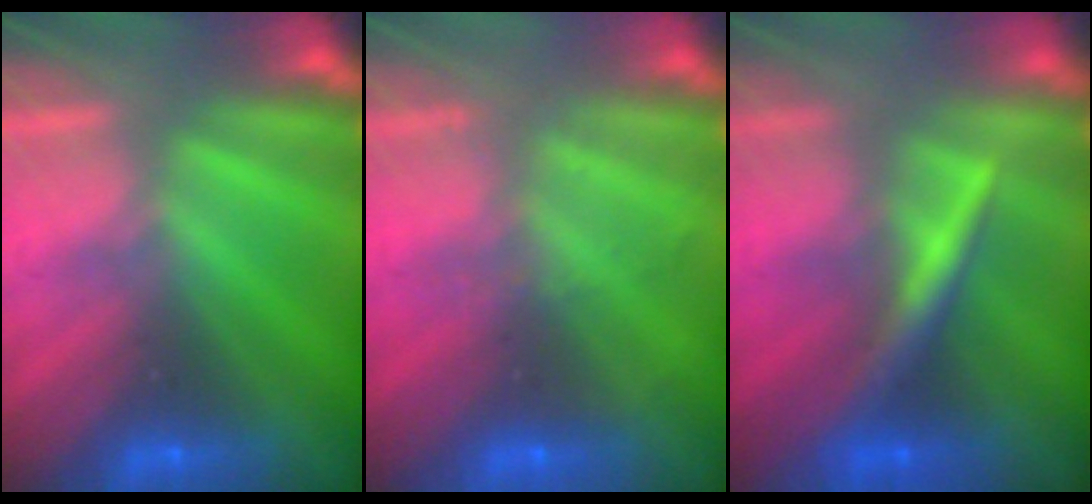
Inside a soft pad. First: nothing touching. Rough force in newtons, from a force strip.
{"total": 1.9}
{"total": 2.3}